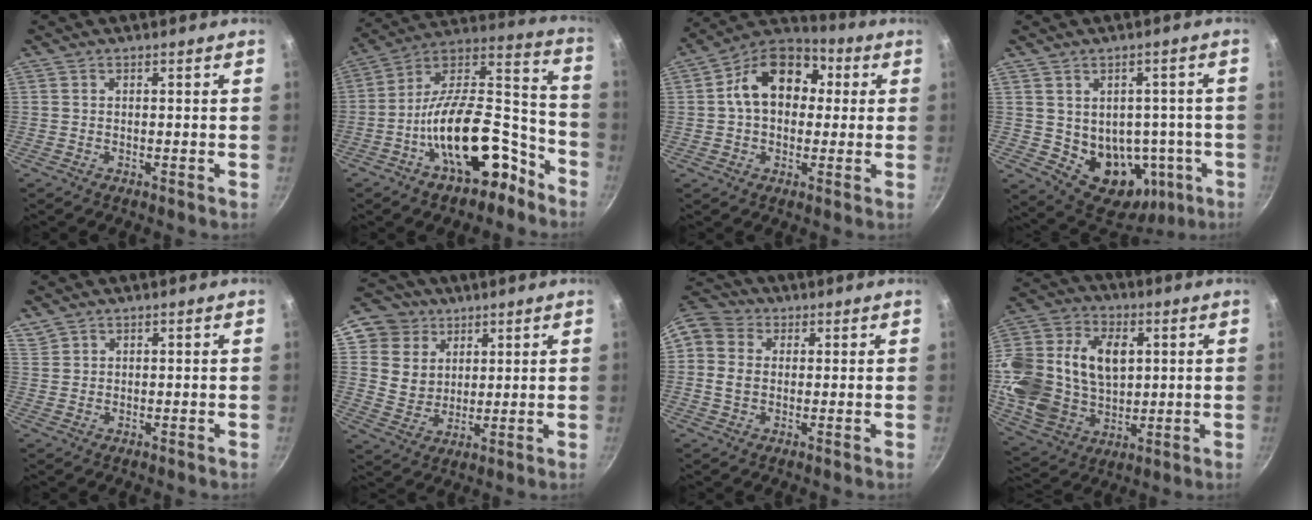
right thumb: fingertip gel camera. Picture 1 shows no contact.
{"total": 22.3, "force": [-10.8, 10.9, 16.2], "torque": [-0.202, 0.104, -0.174]}
{"total": 15.4, "force": [2.4, 11.2, 10.3], "torque": [-0.129, 0.030, 0.019]}
{"total": 14.8, "force": [-2.7, 11.4, 9.0], "torque": [-0.073, 0.008, -0.011]}
{"total": 2.4, "force": [2.0, 1.3, 0.3], "torque": [0.005, 0.005, 0.043]}
{"total": 10.5, "force": [5.1, 8.7, 2.8], "torque": [-0.015, -0.015, 0.094]}
{"total": 8.7, "force": [1.5, 7.3, 4.5], "torque": [-0.073, 0.010, 0.009]}
{"total": 24.1, "force": [3.7, 17.3, 16.4], "torque": [-0.316, 0.012, 0.074]}